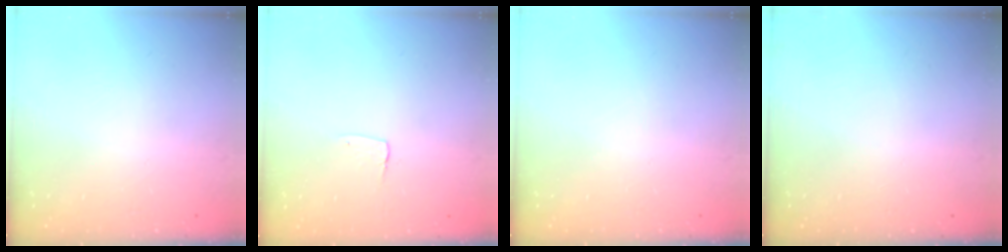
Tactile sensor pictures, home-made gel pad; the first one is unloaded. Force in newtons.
{"total": 2.9, "press": 2.9, "slide": 0.2}
{"total": 0.0}
{"total": 0.0}